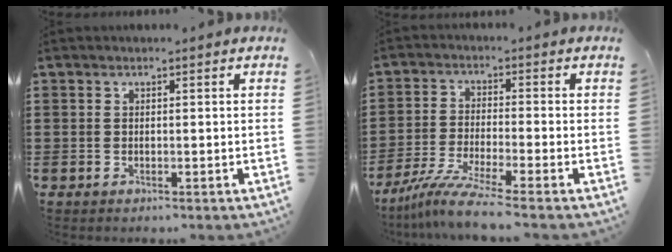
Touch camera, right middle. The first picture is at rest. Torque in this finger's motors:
{"motor_torque": [1.46, -0.68, 0.51, 0.15]}